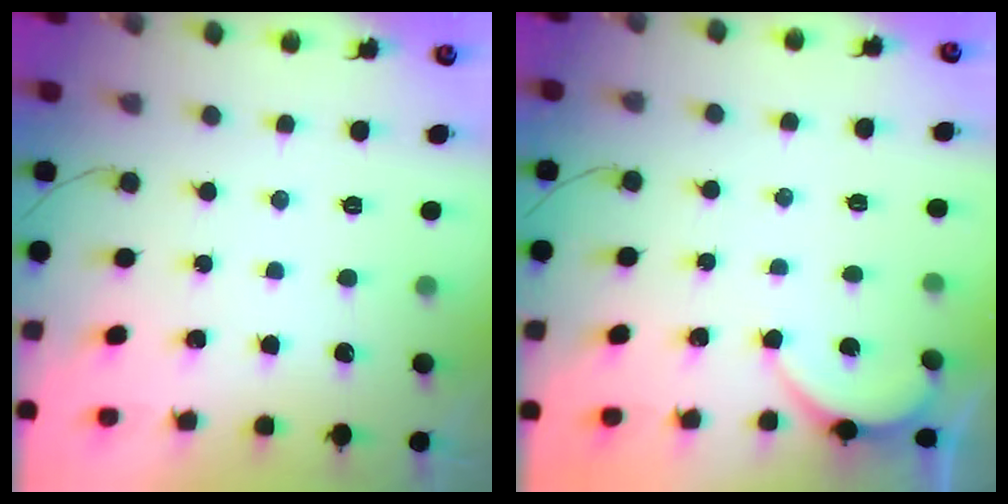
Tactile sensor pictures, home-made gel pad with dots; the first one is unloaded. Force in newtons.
{"total": 2.8, "press": 2.8, "slide": 0.3}